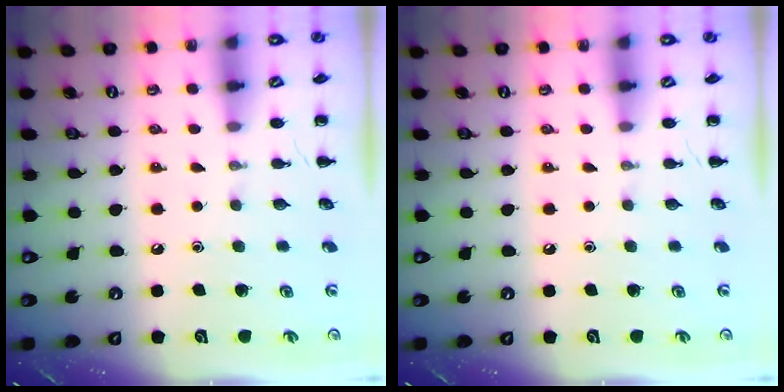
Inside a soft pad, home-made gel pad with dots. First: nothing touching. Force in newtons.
{"total": 0.0}